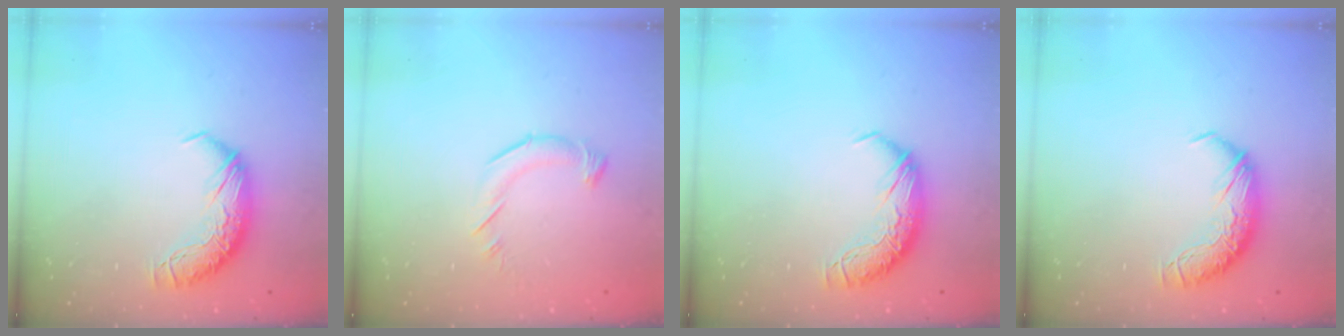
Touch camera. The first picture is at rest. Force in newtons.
{"total": 4.5, "press": 4.5, "slide": 0.6}
{"total": 0.0}
{"total": 0.0}